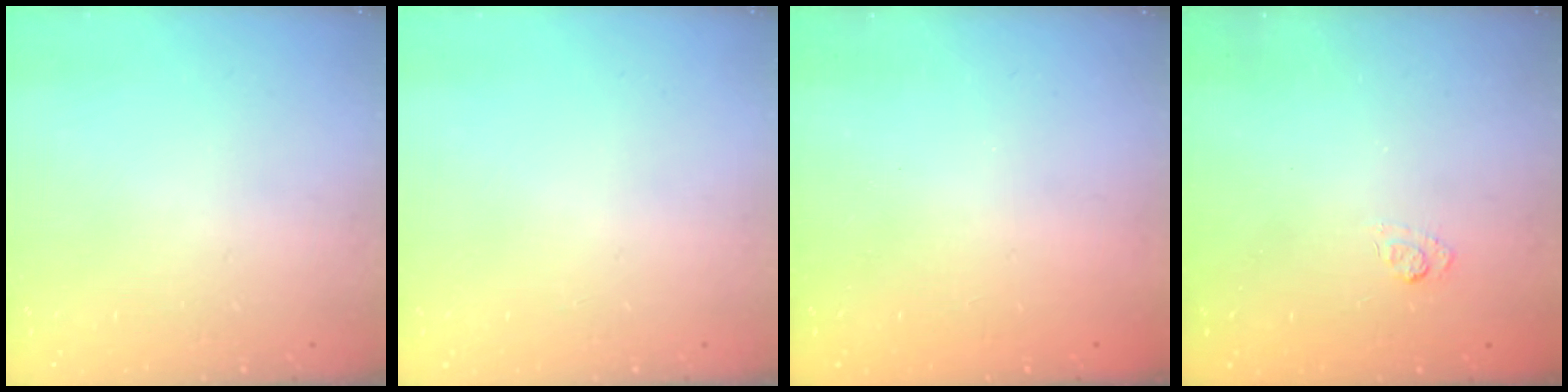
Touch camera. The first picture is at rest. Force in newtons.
{"total": 0.0}
{"total": 2.4, "press": 2.2, "slide": 0.8}
{"total": 2.7, "press": 2.3, "slide": 1.5}